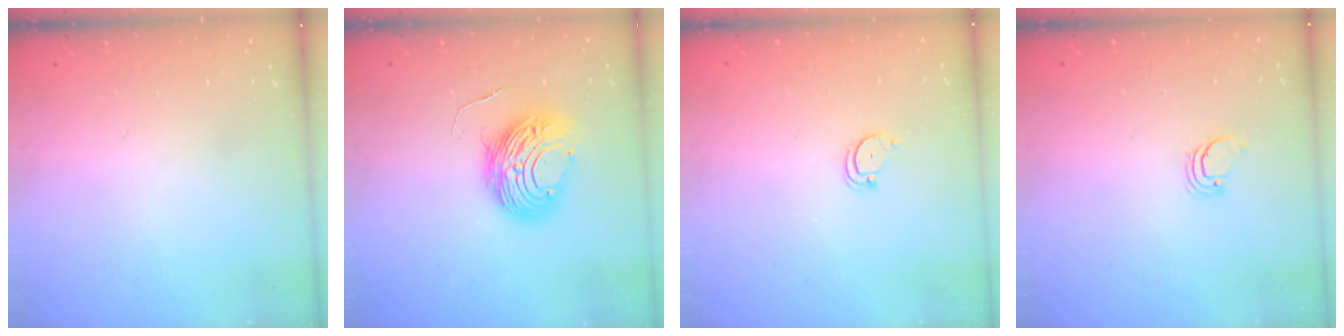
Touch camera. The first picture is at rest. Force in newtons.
{"total": 9.5, "press": 9.5, "slide": 0.8}
{"total": 2.4, "press": 2.4, "slide": 0.2}
{"total": 0.9, "press": 0.9, "slide": 0.0}